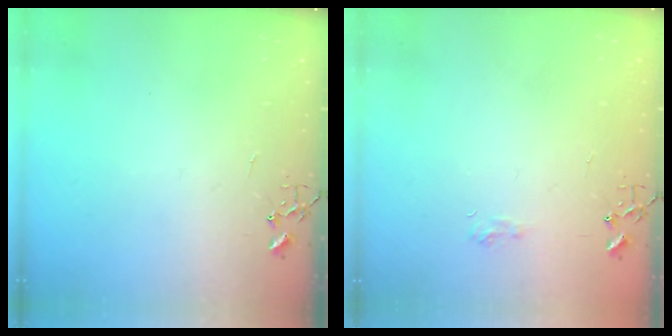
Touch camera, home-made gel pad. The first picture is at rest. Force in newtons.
{"total": 6.1, "press": 6.1, "slide": 0.8}